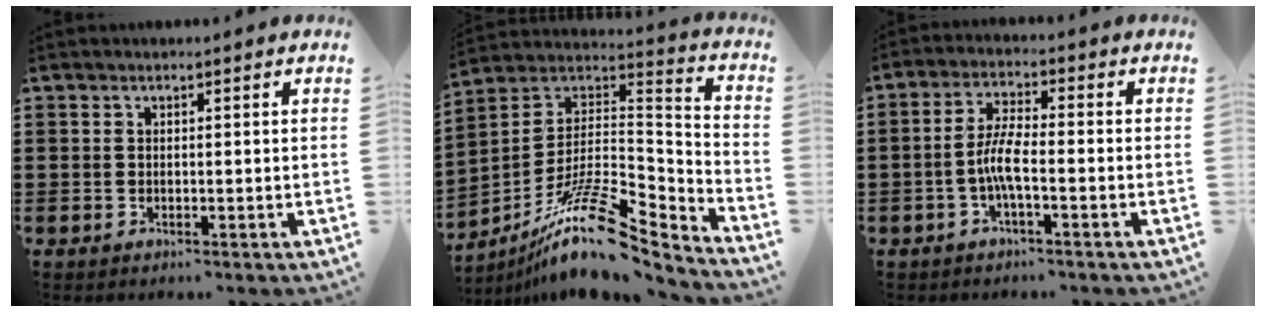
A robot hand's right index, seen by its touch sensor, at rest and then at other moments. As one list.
[{"total": 15.2, "force": [-9.7, 4.7, 10.7], "torque": [-0.201, 0.017, -0.171]}, {"total": 5.2, "force": [-1.8, 1.0, 4.8], "torque": [-0.112, -0.006, -0.041]}]